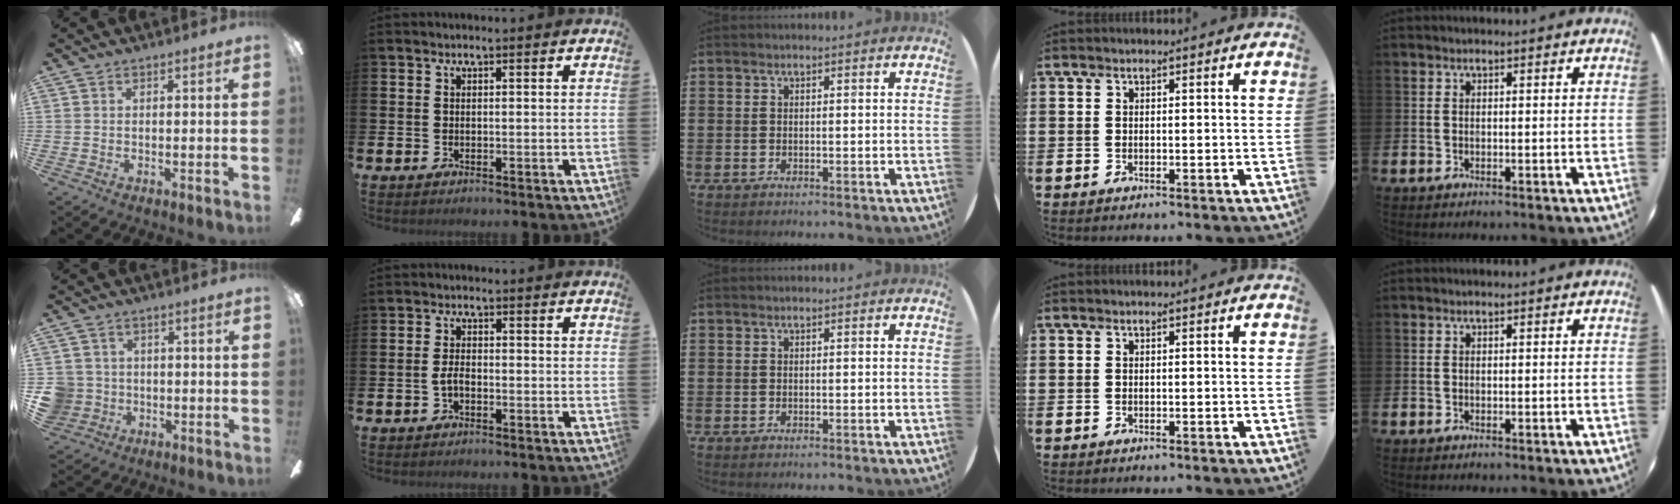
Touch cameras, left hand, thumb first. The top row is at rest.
{"thumb": {"total": 6.1, "force": [-0.4, 6.0, 1.2], "torque": [-0.048, 0.011, -0.005]}, "index": {"total": 1.9, "force": [-0.7, 1.0, 1.5], "torque": [-0.028, 0.002, -0.014]}}